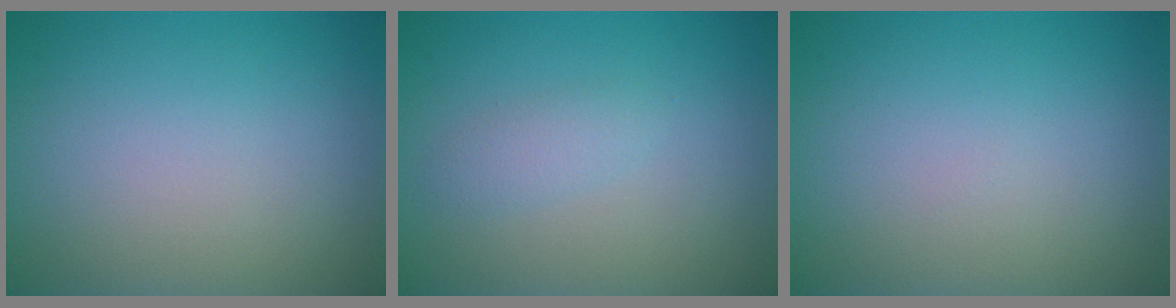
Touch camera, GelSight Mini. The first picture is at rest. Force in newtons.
{"total": 1.4, "press": 1.4, "slide": 0.0}
{"total": 0.0}